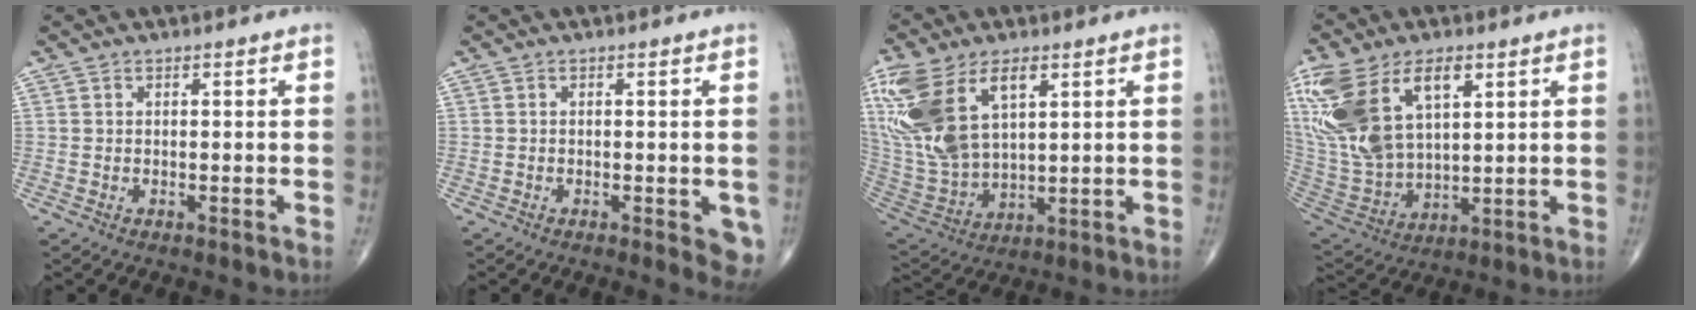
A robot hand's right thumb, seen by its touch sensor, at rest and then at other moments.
{"total": 5.0, "force": [-1.6, 1.8, 4.4], "torque": [-0.034, -0.008, -0.021]}
{"total": 20.4, "force": [7.8, 11.0, 15.4], "torque": [-0.335, -0.019, 0.158]}
{"total": 21.8, "force": [8.6, 11.8, 16.2], "torque": [-0.346, -0.014, 0.172]}